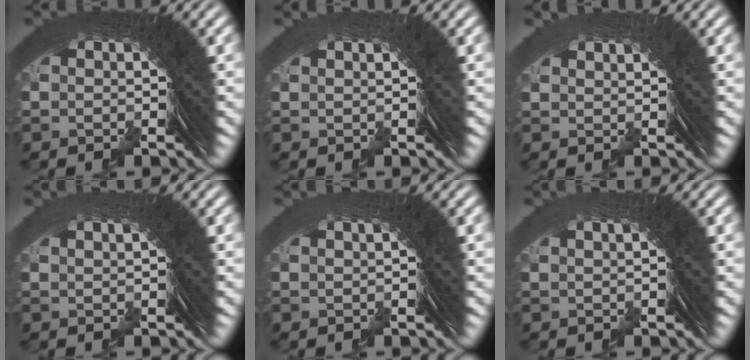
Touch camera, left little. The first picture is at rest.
{"total": 1.3, "force": [0.3, -0.9, -0.8], "torque": [0.018, 0.002, 0.009]}
{"total": 2.0, "force": [1.5, -1.0, -0.9], "torque": [0.022, 0.003, 0.030]}
{"total": 1.0, "force": [0.8, -0.5, 0.0], "torque": [0.009, 0.006, 0.017]}
{"total": 0.7, "force": [0.5, -0.5, -0.1], "torque": [0.013, 0.005, 0.011]}
{"total": 1.0, "force": [0.9, -0.3, 0.3], "torque": [0.005, 0.010, 0.015]}